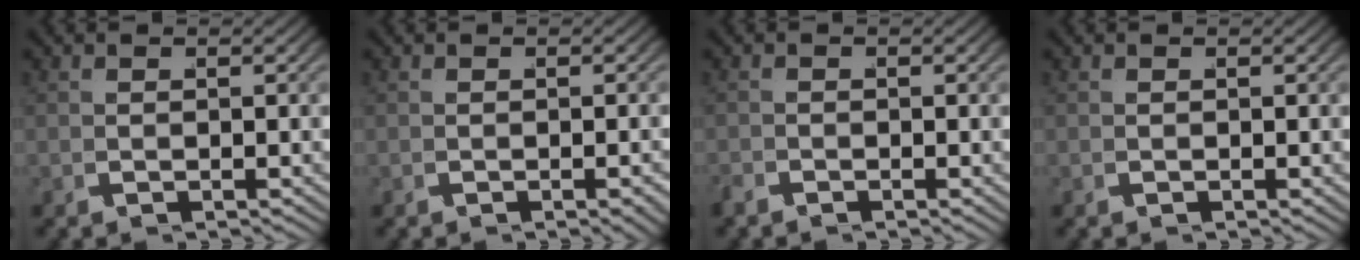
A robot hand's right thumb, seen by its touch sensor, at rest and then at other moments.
{"total": 1.0, "force": [-0.7, 0.2, 0.7], "torque": [-0.007, 0.001, -0.010]}
{"total": 0.7, "force": [-0.7, 0.2, -0.1], "torque": [0.009, -0.003, -0.016]}
{"total": 0.0}